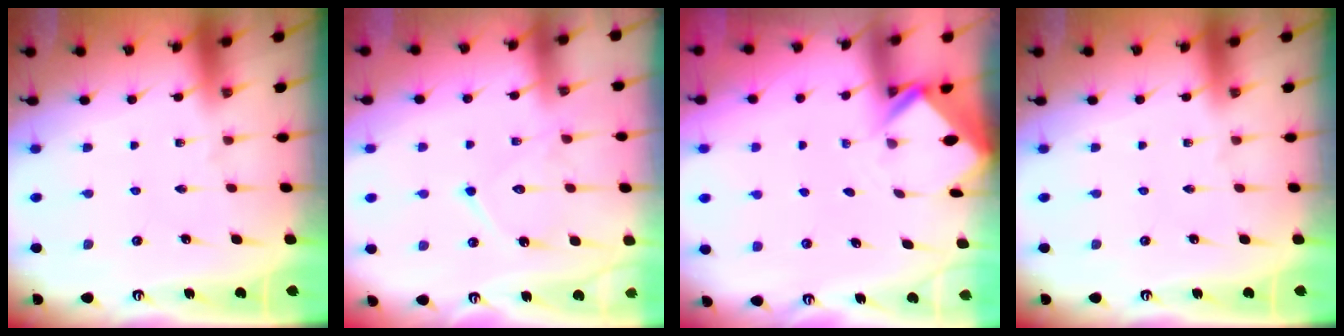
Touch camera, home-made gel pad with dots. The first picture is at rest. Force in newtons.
{"total": 12.2, "press": 12.1, "slide": 1.0}
{"total": 2.4, "press": 2.4, "slide": 0.1}
{"total": 0.0}